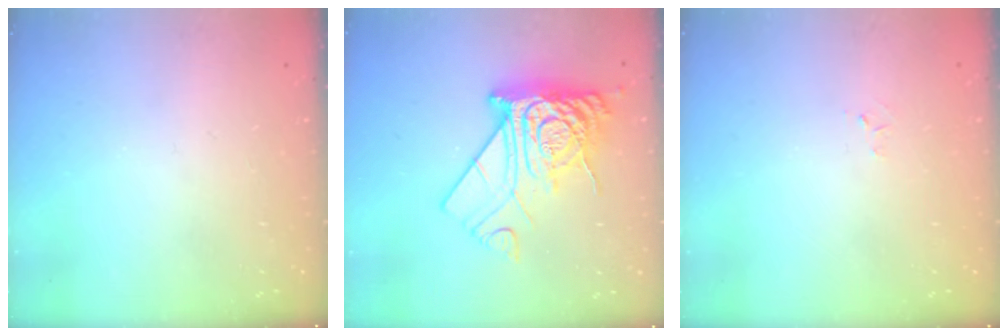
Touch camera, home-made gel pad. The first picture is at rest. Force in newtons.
{"total": 15.8, "press": 15.8, "slide": 1.6}
{"total": 2.6, "press": 2.6, "slide": 0.4}